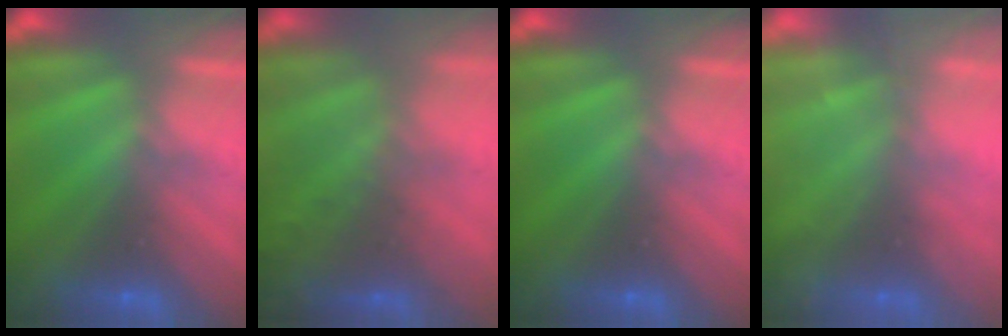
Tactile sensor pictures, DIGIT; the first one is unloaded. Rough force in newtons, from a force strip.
{"total": 8.4}
{"total": 0.0}
{"total": 2.3}